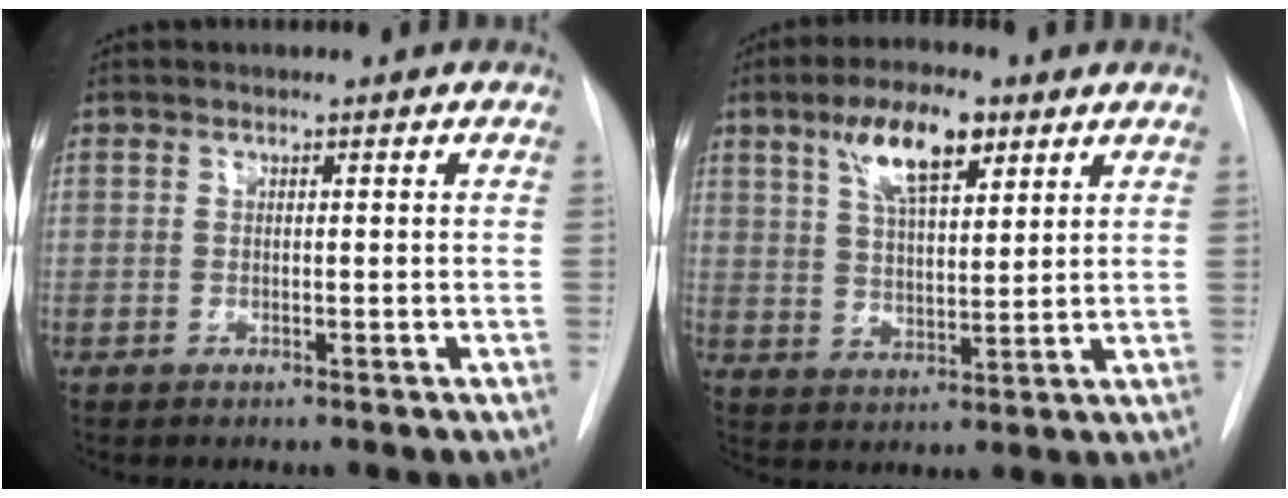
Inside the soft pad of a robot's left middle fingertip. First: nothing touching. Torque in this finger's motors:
{"motor_torque": [1.31, -0.83, 0.45, 0.20]}